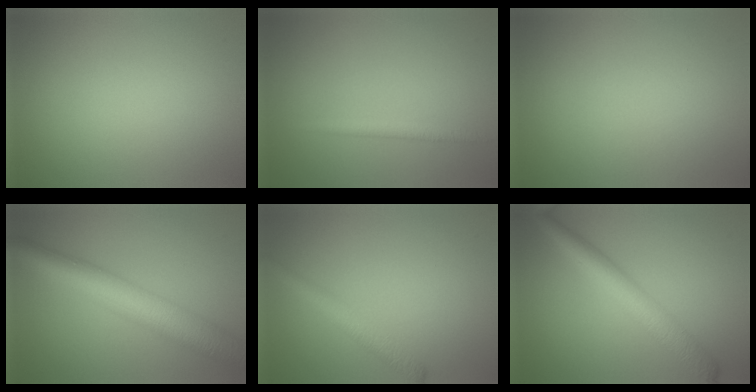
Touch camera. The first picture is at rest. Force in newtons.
{"total": 1.2, "press": 1.2, "slide": 0.1}
{"total": 0.0}
{"total": 7.8, "press": 7.8, "slide": 0.1}
{"total": 2.5, "press": 2.5, "slide": 0.1}
{"total": 4.4, "press": 4.4, "slide": 0.1}